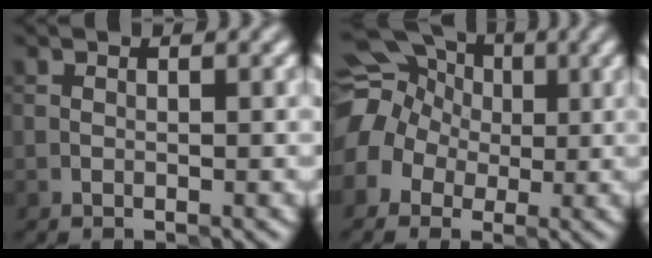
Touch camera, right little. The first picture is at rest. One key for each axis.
{"total": 13.8, "fx": 1.0, "fy": 12.3, "fz": 6.0, "tx": -0.136, "ty": 0.032, "tz": -0.033}